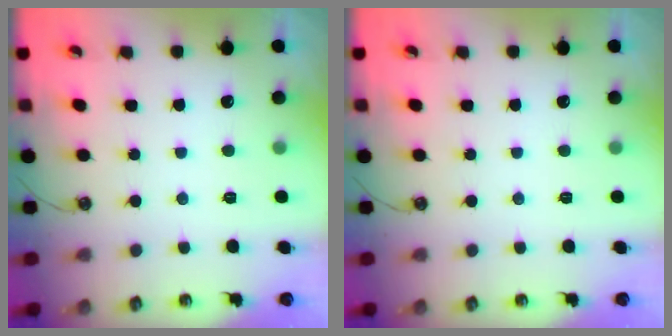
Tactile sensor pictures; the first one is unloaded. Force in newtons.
{"total": 0.0}